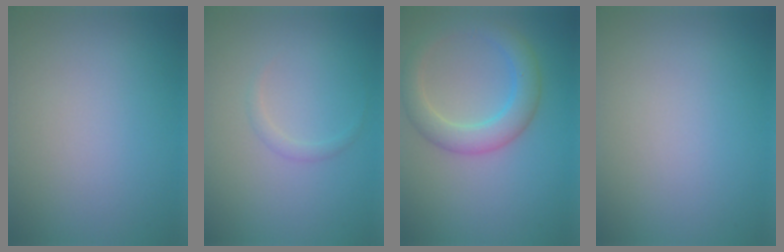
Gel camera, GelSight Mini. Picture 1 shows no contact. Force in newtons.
{"total": 0.8, "press": 0.8, "slide": 0.1}
{"total": 4.3, "press": 4.3, "slide": 0.3}
{"total": 0.0}